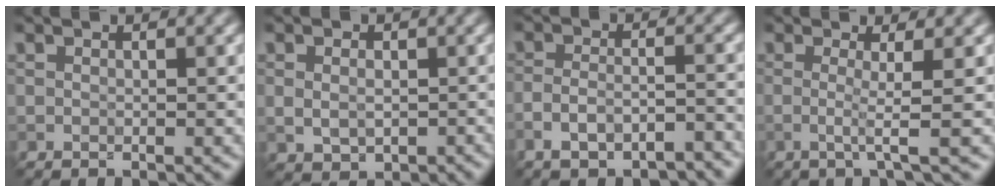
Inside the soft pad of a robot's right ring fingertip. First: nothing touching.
{"total": 3.8, "force": [0.1, 3.1, 2.1], "torque": [-0.023, 0.003, -0.001]}
{"total": 5.2, "force": [-4.2, 1.6, 2.7], "torque": [-0.053, -0.002, -0.074]}
{"total": 2.4, "force": [0.0, 0.3, 2.3], "torque": [-0.043, -0.007, -0.010]}